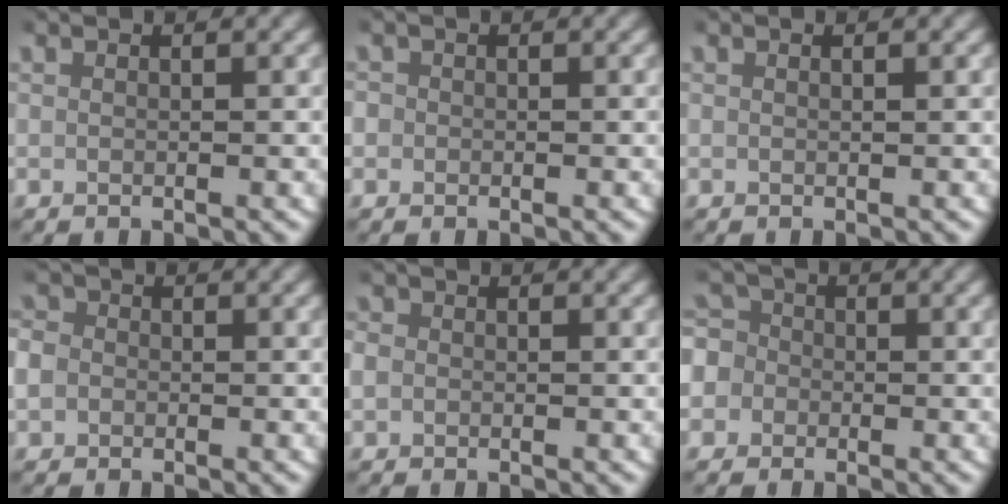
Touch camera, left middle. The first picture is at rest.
{"total": 1.8, "force": [0.0, 1.7, 0.4], "torque": [-0.017, 0.000, -0.006]}
{"total": 0.0}
{"total": 3.4, "force": [-0.2, 3.1, 1.3], "torque": [-0.044, -0.001, -0.009]}
{"total": 2.0, "force": [-0.1, 1.9, 0.8], "torque": [-0.033, -0.001, -0.005]}
{"total": 6.9, "force": [-0.4, 6.6, 2.1], "torque": [-0.058, -0.005, -0.022]}